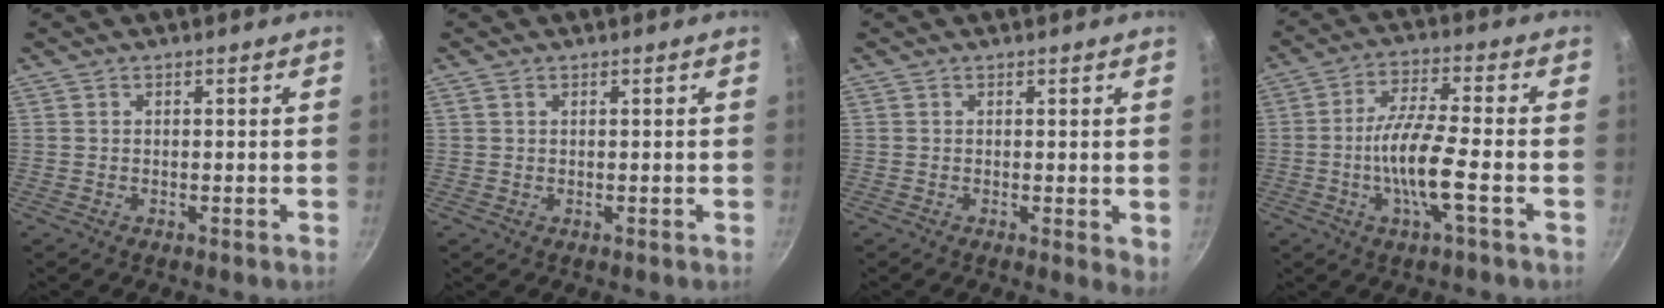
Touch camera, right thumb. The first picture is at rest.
{"total": 0.7, "force": [0.4, 0.4, 0.4], "torque": [-0.007, 0.000, 0.009]}
{"total": 2.7, "force": [0.3, 1.1, 2.4], "torque": [-0.027, -0.007, 0.004]}
{"total": 10.1, "force": [-2.9, 1.7, 9.5], "torque": [-0.187, 0.022, -0.061]}